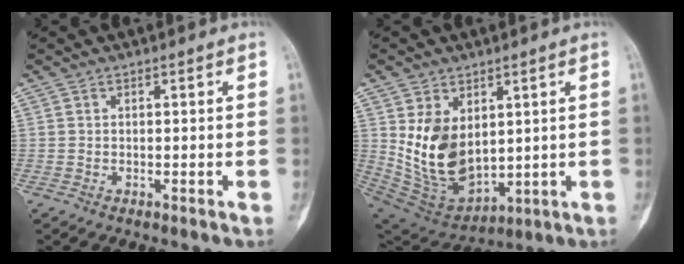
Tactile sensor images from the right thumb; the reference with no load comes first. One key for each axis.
{"total": 14.5, "fx": 2.8, "fy": 9.5, "fz": 10.6, "tx": -0.162, "ty": -0.025, "tz": 0.082}